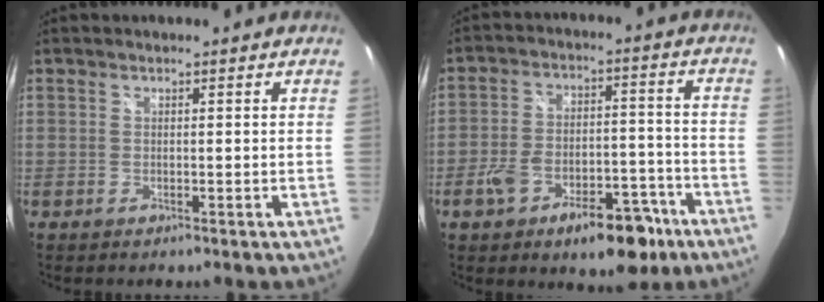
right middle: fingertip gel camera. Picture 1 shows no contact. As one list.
[{"total": 14.6, "force": [-8.5, 6.8, 9.7], "torque": [-0.169, 0.011, -0.122]}]